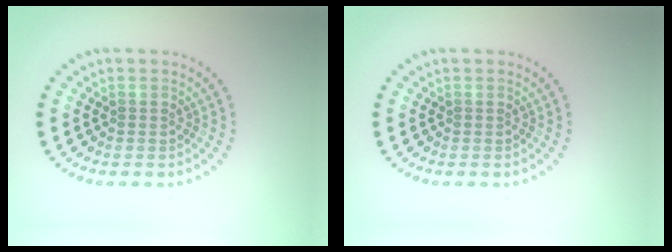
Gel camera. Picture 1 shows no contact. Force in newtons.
{"total": 0.0}